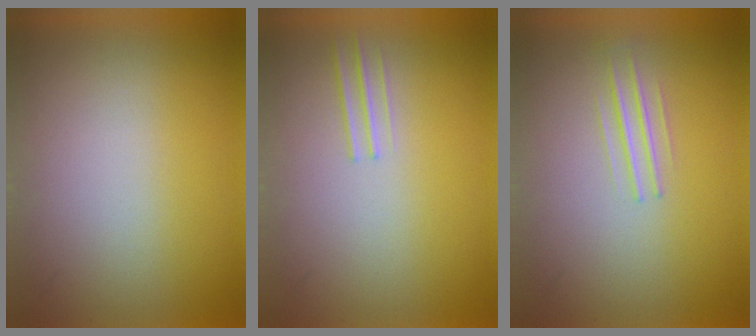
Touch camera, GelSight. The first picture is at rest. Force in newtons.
{"total": 1.2}
{"total": 1.2}